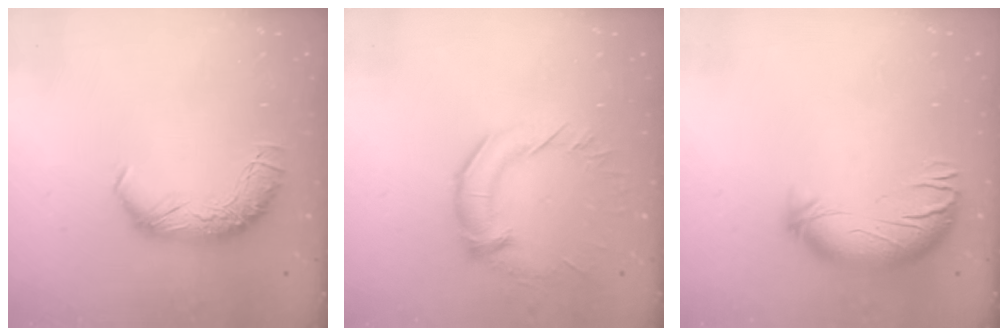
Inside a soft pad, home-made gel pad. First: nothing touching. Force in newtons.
{"total": 1.5, "press": 0.4, "slide": 1.4}
{"total": 3.5, "press": 2.7, "slide": 2.3}